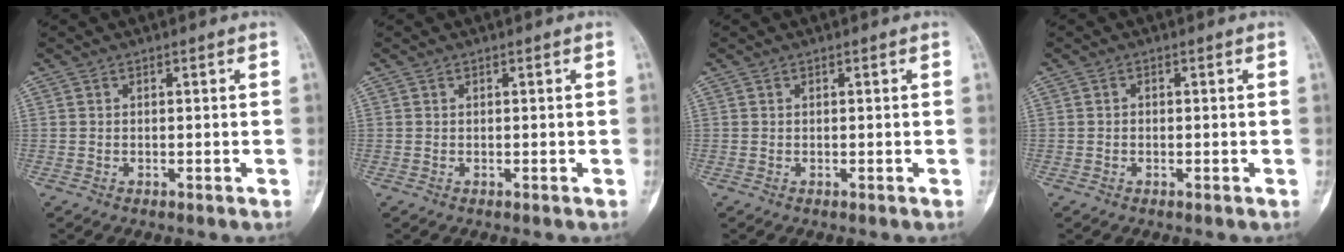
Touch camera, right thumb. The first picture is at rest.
{"total": 0.0}
{"total": 0.0}
{"total": 0.6, "force": [-0.1, 0.5, 0.3], "torque": [-0.005, 0.002, -0.003]}